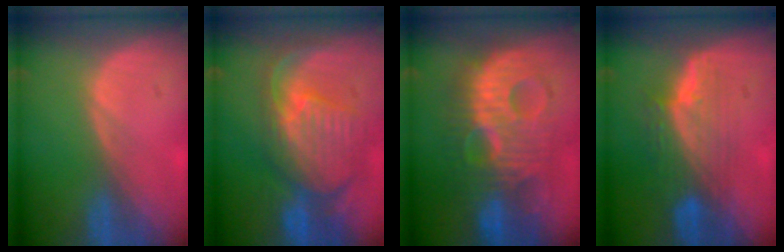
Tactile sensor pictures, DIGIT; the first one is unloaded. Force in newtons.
{"total": 11.0, "press": 9.6, "slide": 5.4}
{"total": 11.9, "press": 11.9, "slide": 0.7}
{"total": 7.5, "press": 6.9, "slide": 3.0}